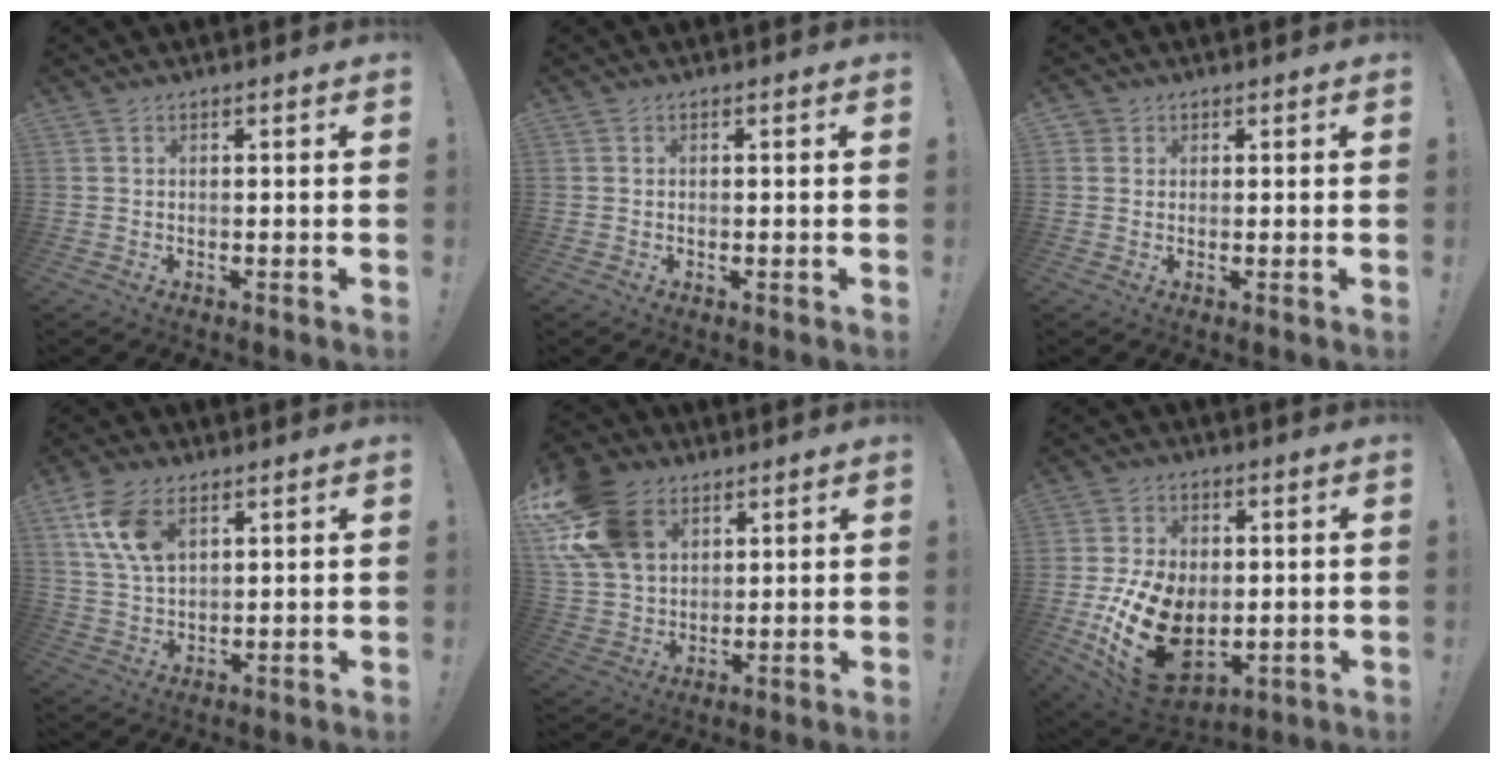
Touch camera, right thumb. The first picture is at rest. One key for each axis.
{"total": 0.0}
{"total": 1.7, "fx": 0.7, "fy": 1.5, "fz": 0.5, "tx": -0.012, "ty": 0.001, "tz": 0.014}
{"total": 11.3, "fx": 5.7, "fy": 6.4, "fz": 7.4, "tx": -0.156, "ty": -0.012, "tz": 0.109}
{"total": 19.3, "fx": 8.2, "fy": 14.1, "fz": 10.2, "tx": -0.191, "ty": -0.030, "tz": 0.159}
{"total": 22.6, "fx": -4.3, "fy": 15.6, "fz": 15.7, "tx": -0.286, "ty": 0.021, "tz": -0.052}